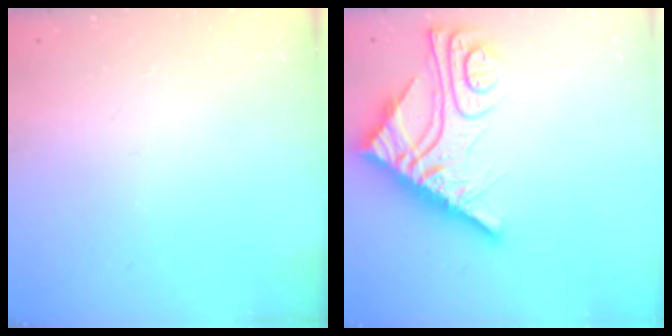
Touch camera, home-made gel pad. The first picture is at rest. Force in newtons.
{"total": 13.9, "press": 13.8, "slide": 1.4}